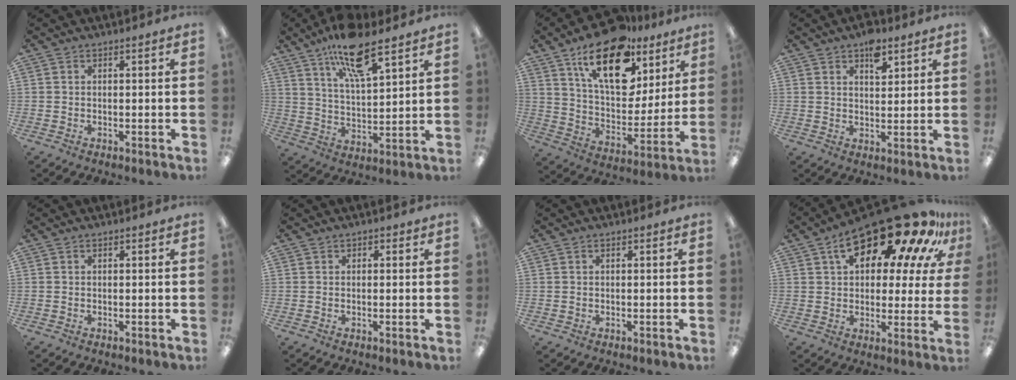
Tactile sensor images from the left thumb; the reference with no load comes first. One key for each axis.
{"total": 14.4, "fx": 10.0, "fy": 4.6, "fz": 9.3, "tx": -0.160, "ty": -0.044, "tz": 0.171}
{"total": 21.6, "fx": 12.6, "fy": 11.0, "fz": 13.6, "tx": -0.219, "ty": -0.058, "tz": 0.216}
{"total": 6.4, "fx": 4.0, "fy": 3.3, "fz": 3.7, "tx": -0.035, "ty": -0.021, "tz": 0.063}
{"total": 0.0}
{"total": 0.5, "fx": 0.2, "fy": 0.5, "fz": 0.0, "tx": 0.000, "ty": 0.003, "tz": 0.004}
{"total": 0.5, "fx": 0.2, "fy": 0.5, "fz": 0.0, "tx": -0.001, "ty": 0.004, "tz": 0.003}
{"total": 24.3, "fx": 15.1, "fy": 9.7, "fz": 16.5, "tx": -0.251, "ty": -0.095, "tz": 0.245}